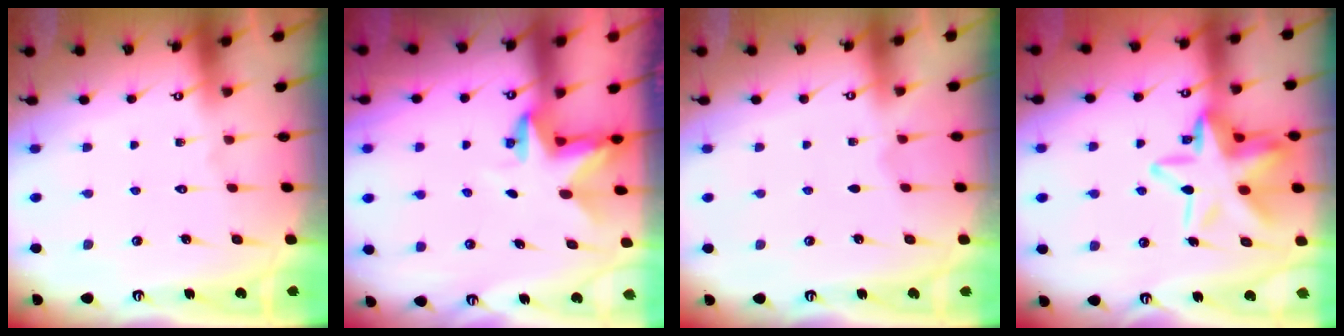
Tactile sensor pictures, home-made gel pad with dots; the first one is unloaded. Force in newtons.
{"total": 2.8, "press": 2.8, "slide": 0.2}
{"total": 3.8, "press": 2.9, "slide": 2.4}
{"total": 17.0, "press": 16.8, "slide": 2.3}